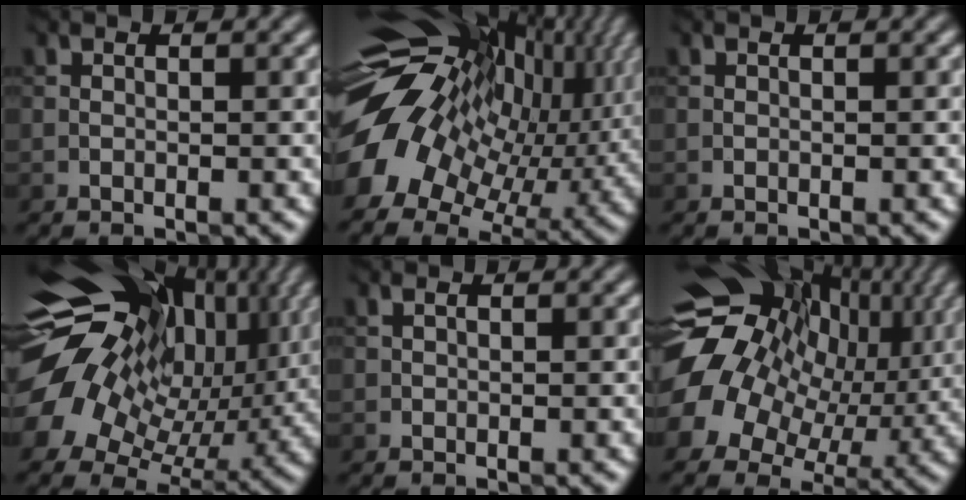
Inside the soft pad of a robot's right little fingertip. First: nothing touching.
{"total": 15.6, "force": [2.7, 10.8, 10.8], "torque": [-0.210, -0.006, 0.069]}
{"total": 0.0}
{"total": 17.7, "force": [5.3, 12.4, 11.5], "torque": [-0.199, 0.009, 0.112]}
{"total": 0.0}
{"total": 15.6, "force": [2.6, 12.7, 8.7], "torque": [-0.159, -0.011, 0.060]}